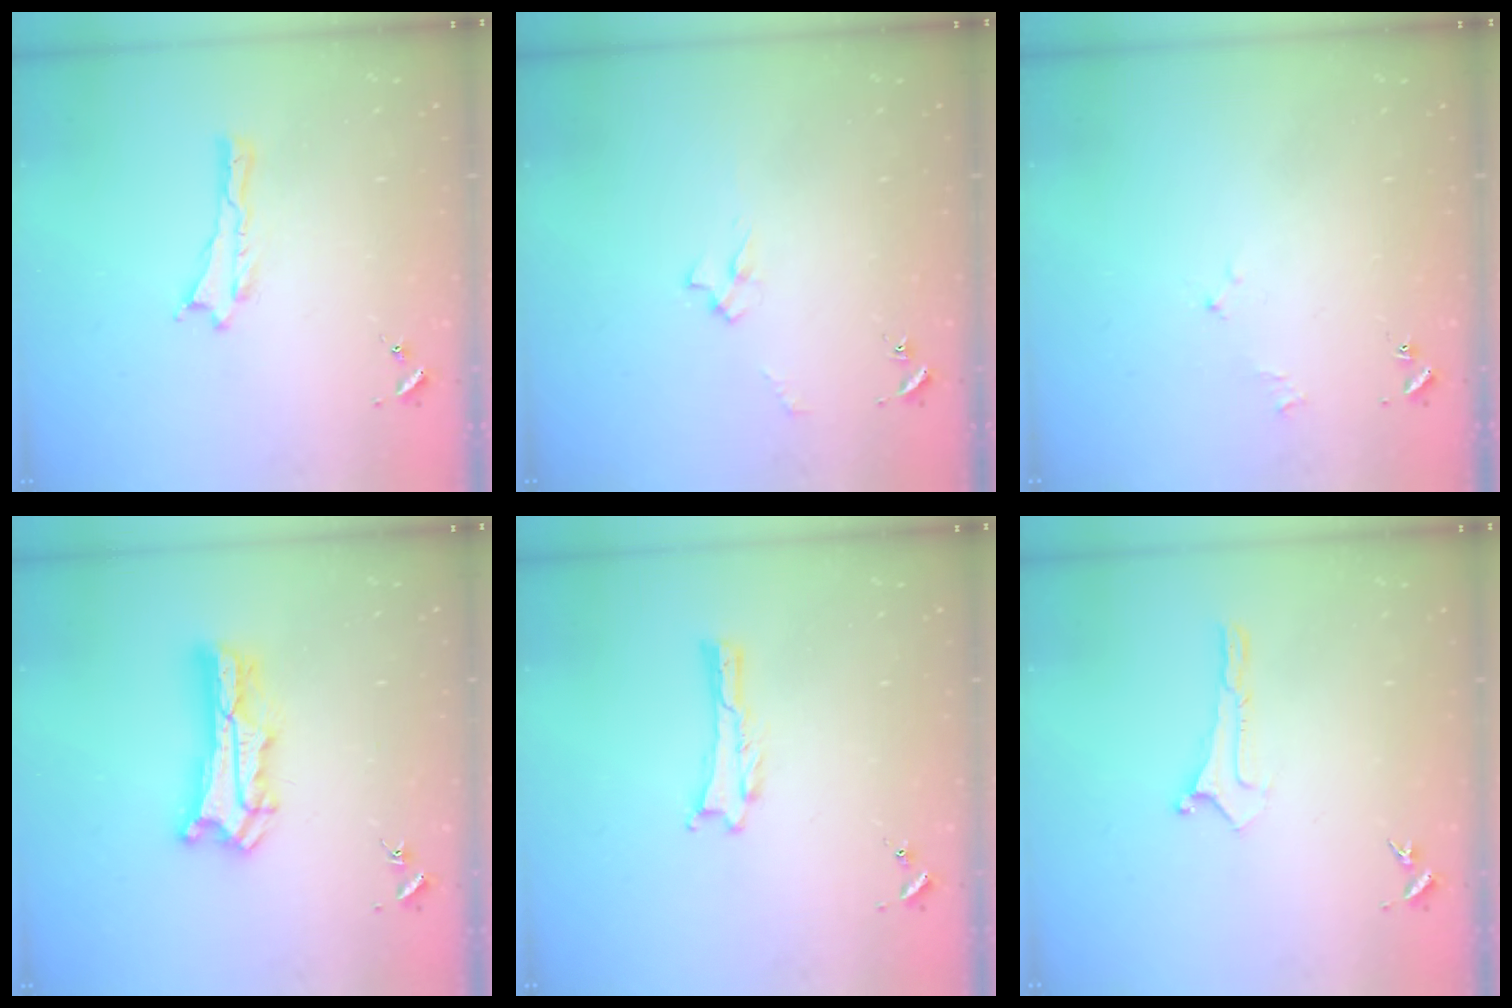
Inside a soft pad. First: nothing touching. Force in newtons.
{"total": 2.4, "press": 2.4, "slide": 0.4}
{"total": 1.6, "press": 1.5, "slide": 0.3}
{"total": 8.5, "press": 8.5, "slide": 0.6}
{"total": 0.0}
{"total": 0.0}